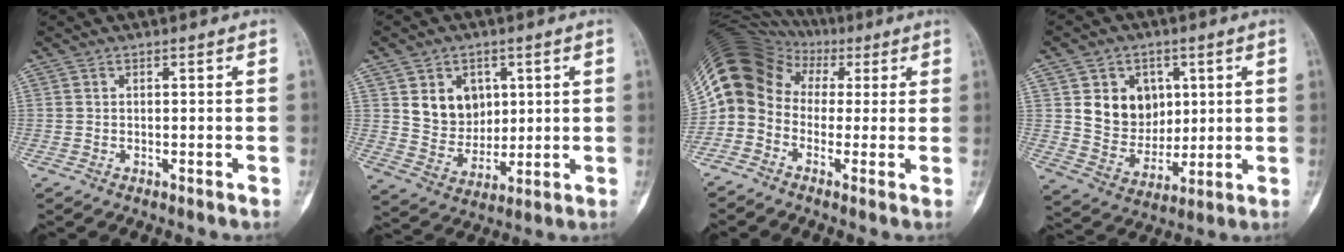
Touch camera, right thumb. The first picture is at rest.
{"total": 9.7, "force": [3.0, 7.8, 4.9], "torque": [-0.045, -0.020, 0.064]}
{"total": 13.7, "force": [1.2, 11.8, 6.9], "torque": [-0.123, 0.065, 0.014]}
{"total": 11.7, "force": [3.3, 9.7, 5.7], "torque": [-0.048, -0.017, 0.070]}